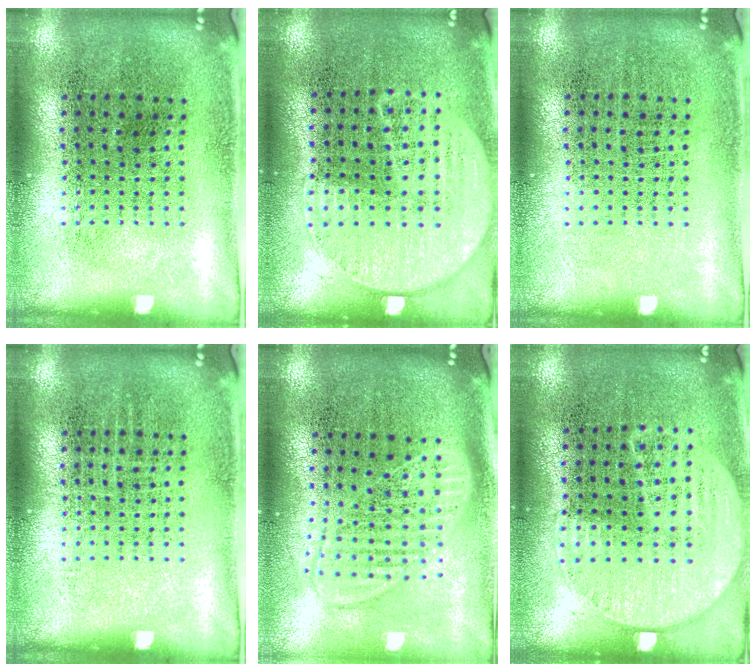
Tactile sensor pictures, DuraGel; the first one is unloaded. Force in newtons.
{"total": 0.8, "press": 0.6, "slide": 0.5}
{"total": 0.0}
{"total": 0.0}
{"total": 1.8, "press": 1.5, "slide": 1.0}
{"total": 0.8, "press": 0.6, "slide": 0.5}